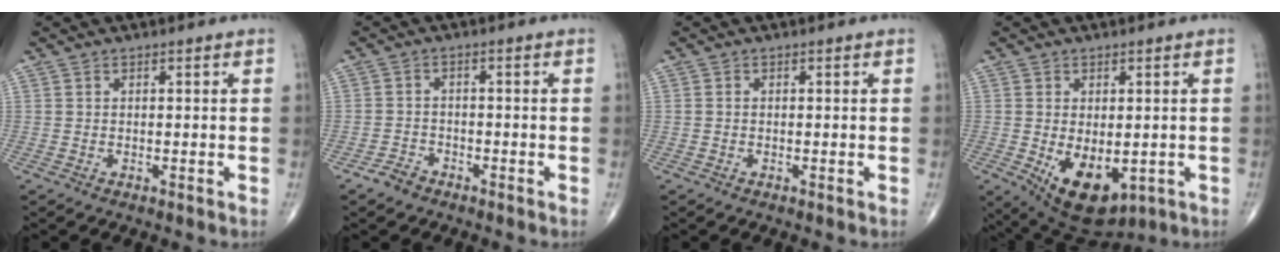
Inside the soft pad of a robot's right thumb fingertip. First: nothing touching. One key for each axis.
{"total": 2.8, "fx": -2.1, "fy": 1.6, "fz": 0.7, "tx": -0.014, "ty": 0.011, "tz": -0.039}
{"total": 0.0}
{"total": 11.1, "fx": -2.5, "fy": 6.3, "fz": 8.8, "tx": -0.124, "ty": -0.012, "tz": -0.016}